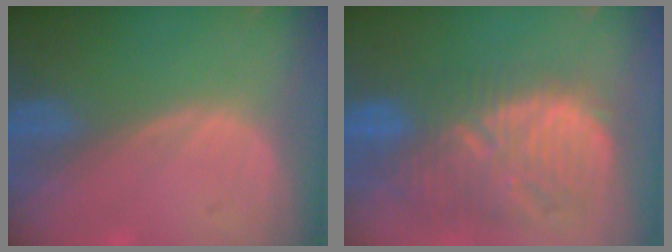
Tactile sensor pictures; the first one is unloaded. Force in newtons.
{"total": 12.1, "press": 11.2, "slide": 4.6}